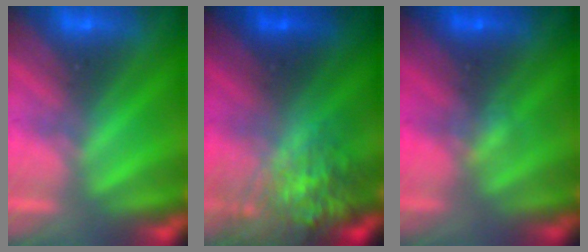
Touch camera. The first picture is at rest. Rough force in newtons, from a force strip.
{"total": 6.7}
{"total": 1.2}